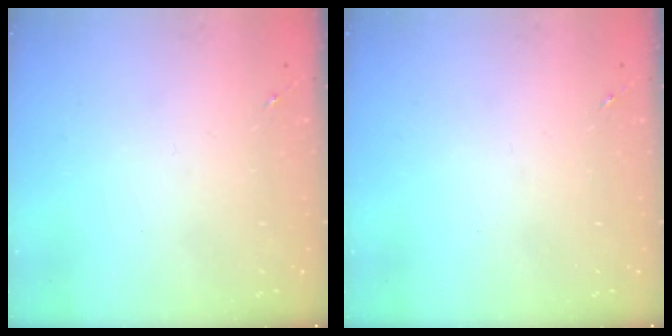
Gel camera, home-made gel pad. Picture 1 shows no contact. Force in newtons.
{"total": 0.0}